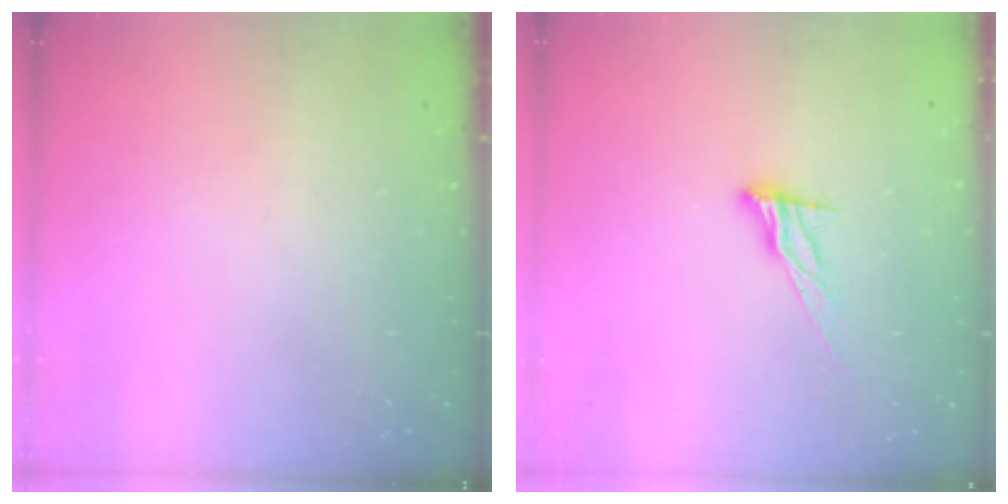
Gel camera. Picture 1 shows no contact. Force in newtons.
{"total": 8.2, "press": 8.2, "slide": 0.2}